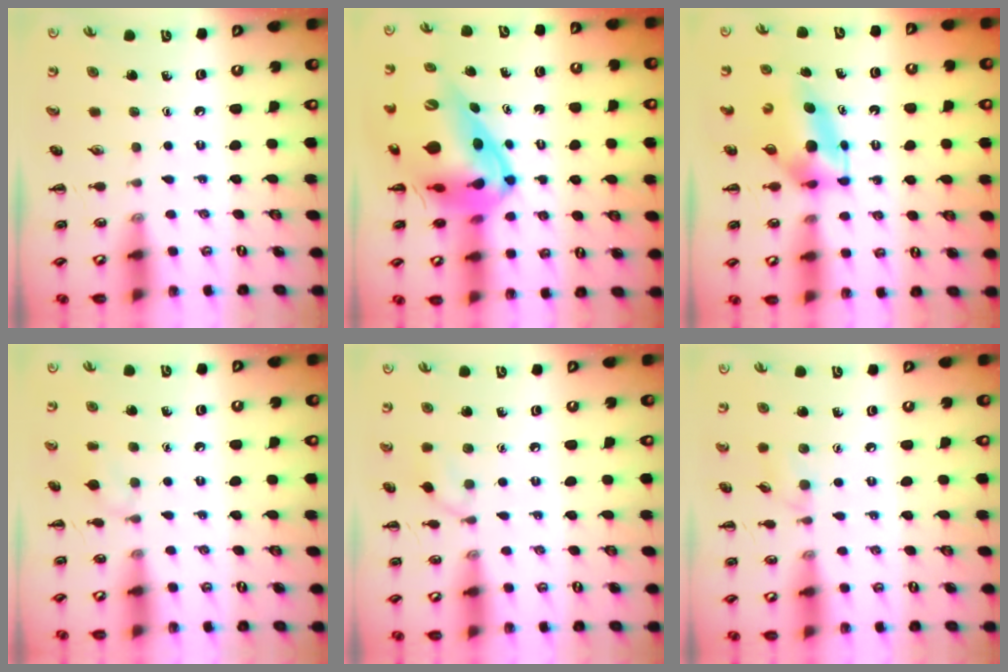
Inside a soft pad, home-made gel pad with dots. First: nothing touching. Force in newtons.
{"total": 16.4, "press": 15.7, "slide": 4.4}
{"total": 5.6, "press": 5.6, "slide": 0.9}
{"total": 5.9, "press": 5.6, "slide": 2.0}
{"total": 6.0, "press": 5.8, "slide": 1.5}
{"total": 5.7, "press": 5.2, "slide": 2.3}